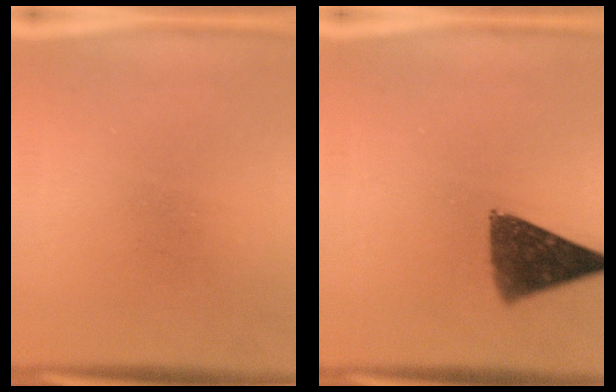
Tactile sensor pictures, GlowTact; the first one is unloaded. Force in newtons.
{"total": 9.9}